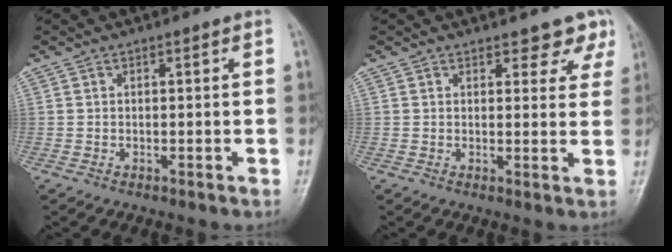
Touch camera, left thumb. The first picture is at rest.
{"total": 4.4, "force": [3.5, 2.3, 1.2], "torque": [0.018, -0.021, 0.031]}